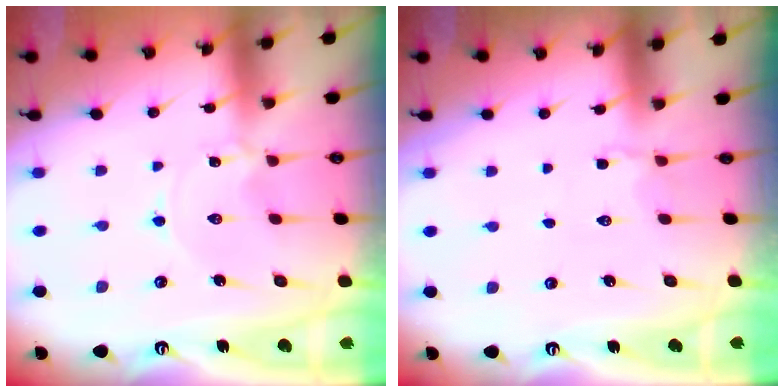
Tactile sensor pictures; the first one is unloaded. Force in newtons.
{"total": 2.6, "press": 2.2, "slide": 1.4}